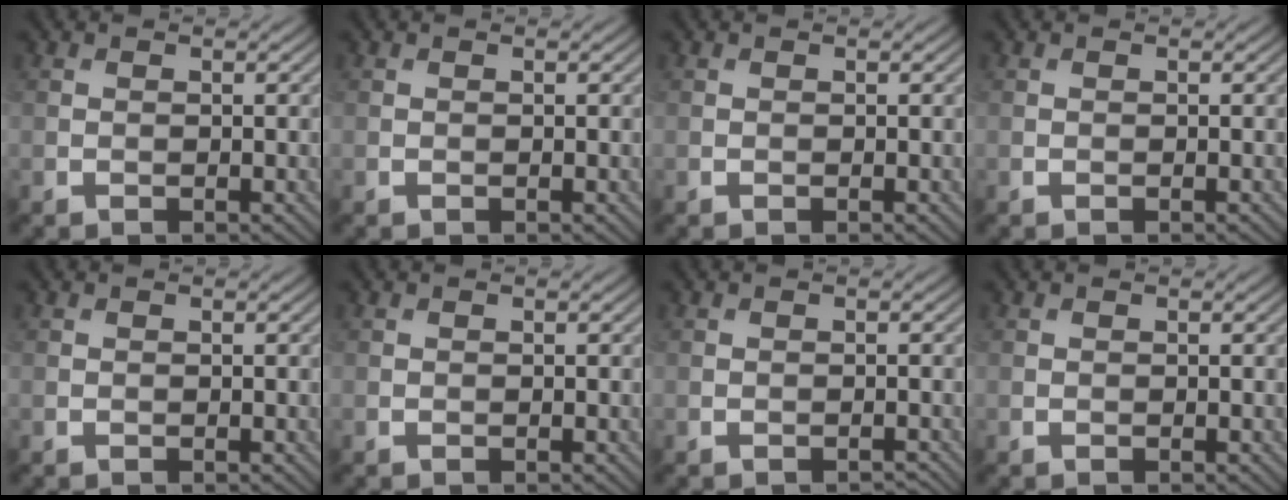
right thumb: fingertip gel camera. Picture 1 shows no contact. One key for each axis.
{"total": 0.0}
{"total": 0.0}
{"total": 0.0}
{"total": 0.0}
{"total": 0.0}
{"total": 0.7, "fx": -0.7, "fy": 0.0, "fz": 0.0, "tx": 0.000, "ty": 0.004, "tz": -0.012}
{"total": 0.0}